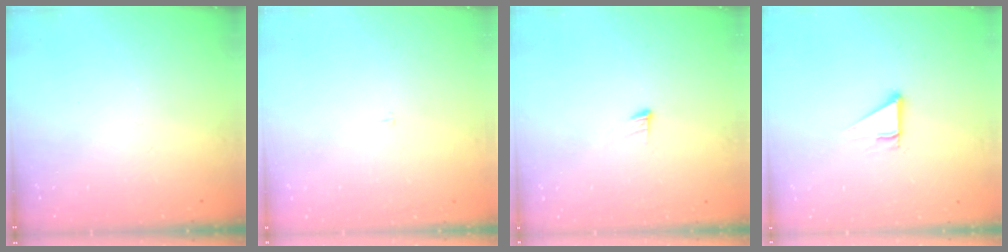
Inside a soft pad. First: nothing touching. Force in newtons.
{"total": 2.2, "press": 2.2, "slide": 0.2}
{"total": 4.0, "press": 4.0, "slide": 0.3}
{"total": 2.5, "press": 2.5, "slide": 0.1}